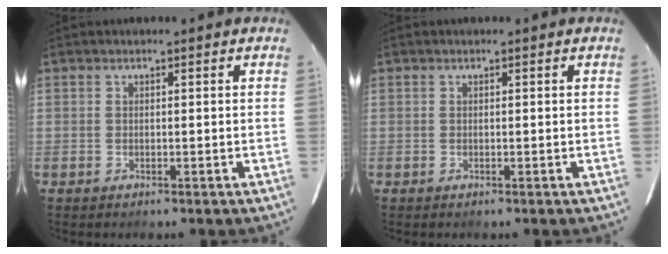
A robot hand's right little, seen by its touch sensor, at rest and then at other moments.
{"total": 0.0}